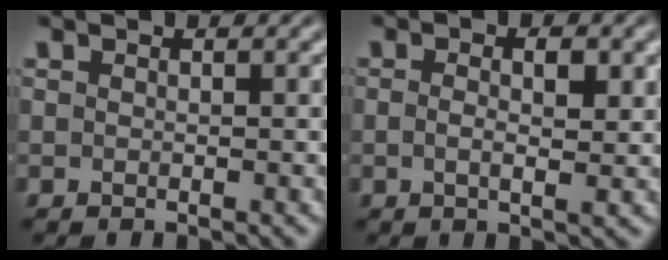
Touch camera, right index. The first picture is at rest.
{"total": 2.2, "force": [-0.2, 0.1, 2.2], "torque": [-0.029, -0.008, 0.001]}